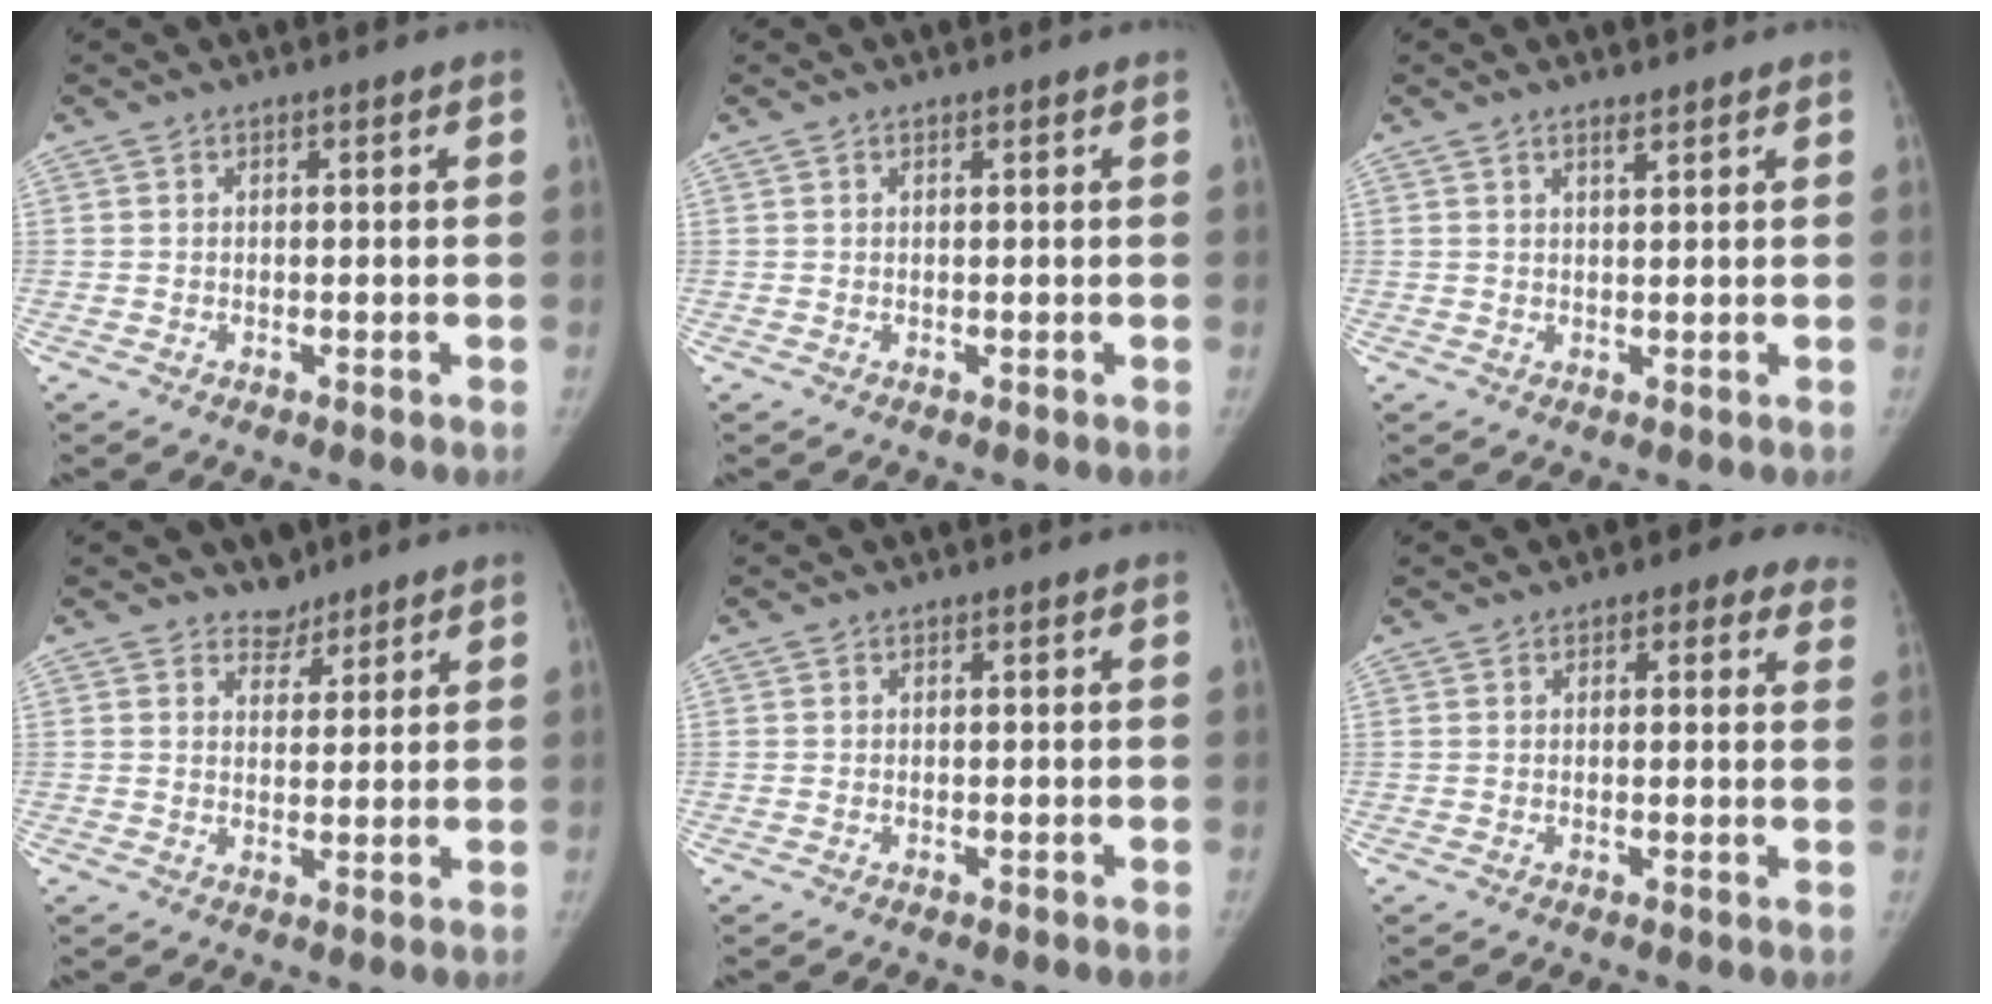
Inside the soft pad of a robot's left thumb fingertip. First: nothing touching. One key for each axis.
{"total": 0.0}
{"total": 1.5, "fx": 1.2, "fy": 0.4, "fz": 0.8, "tx": -0.010, "ty": -0.008, "tz": 0.021}
{"total": 3.4, "fx": 2.8, "fy": 1.9, "fz": -0.1, "tx": 0.027, "ty": -0.020, "tz": 0.041}
{"total": 0.0}
{"total": 7.0, "fx": 4.8, "fy": 3.8, "fz": 3.4, "tx": 0.009, "ty": -0.009, "tz": 0.041}